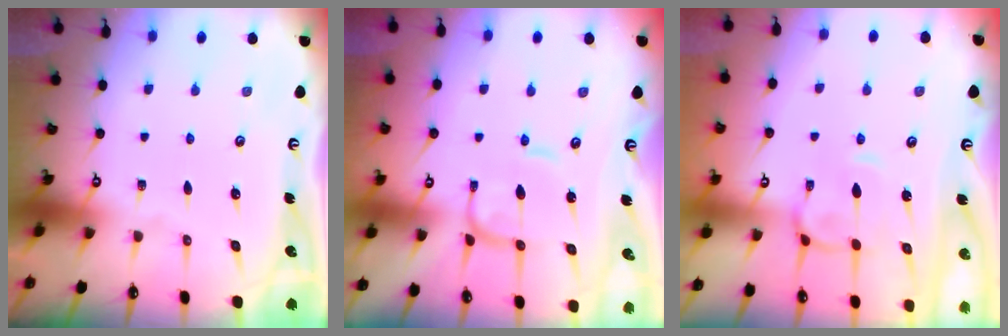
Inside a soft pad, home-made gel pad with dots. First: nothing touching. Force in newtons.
{"total": 0.0}
{"total": 0.8, "press": 0.4, "slide": 0.7}